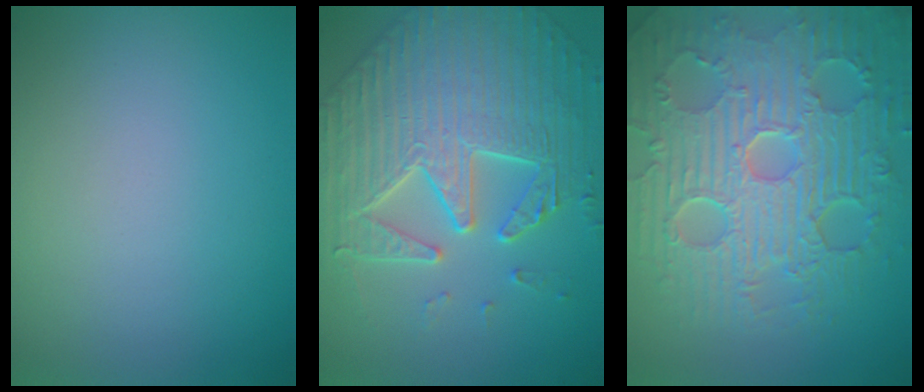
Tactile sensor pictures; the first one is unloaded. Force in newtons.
{"total": 6.8, "press": 5.9, "slide": 3.4}
{"total": 11.0, "press": 7.2, "slide": 8.3}